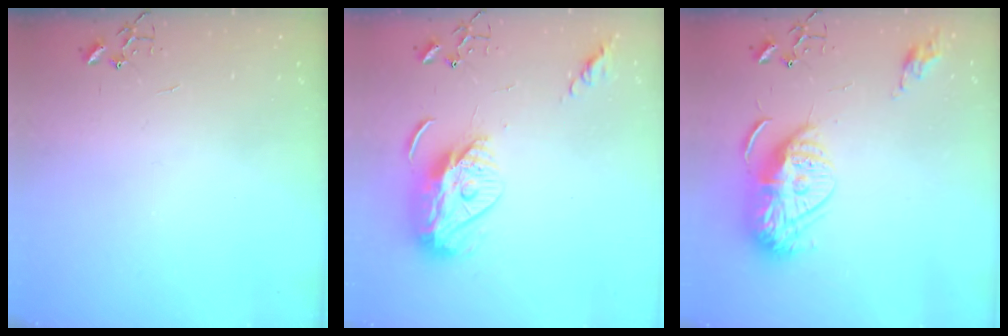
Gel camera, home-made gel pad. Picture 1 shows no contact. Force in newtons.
{"total": 12.3, "press": 12.2, "slide": 1.1}
{"total": 15.5, "press": 15.4, "slide": 1.4}